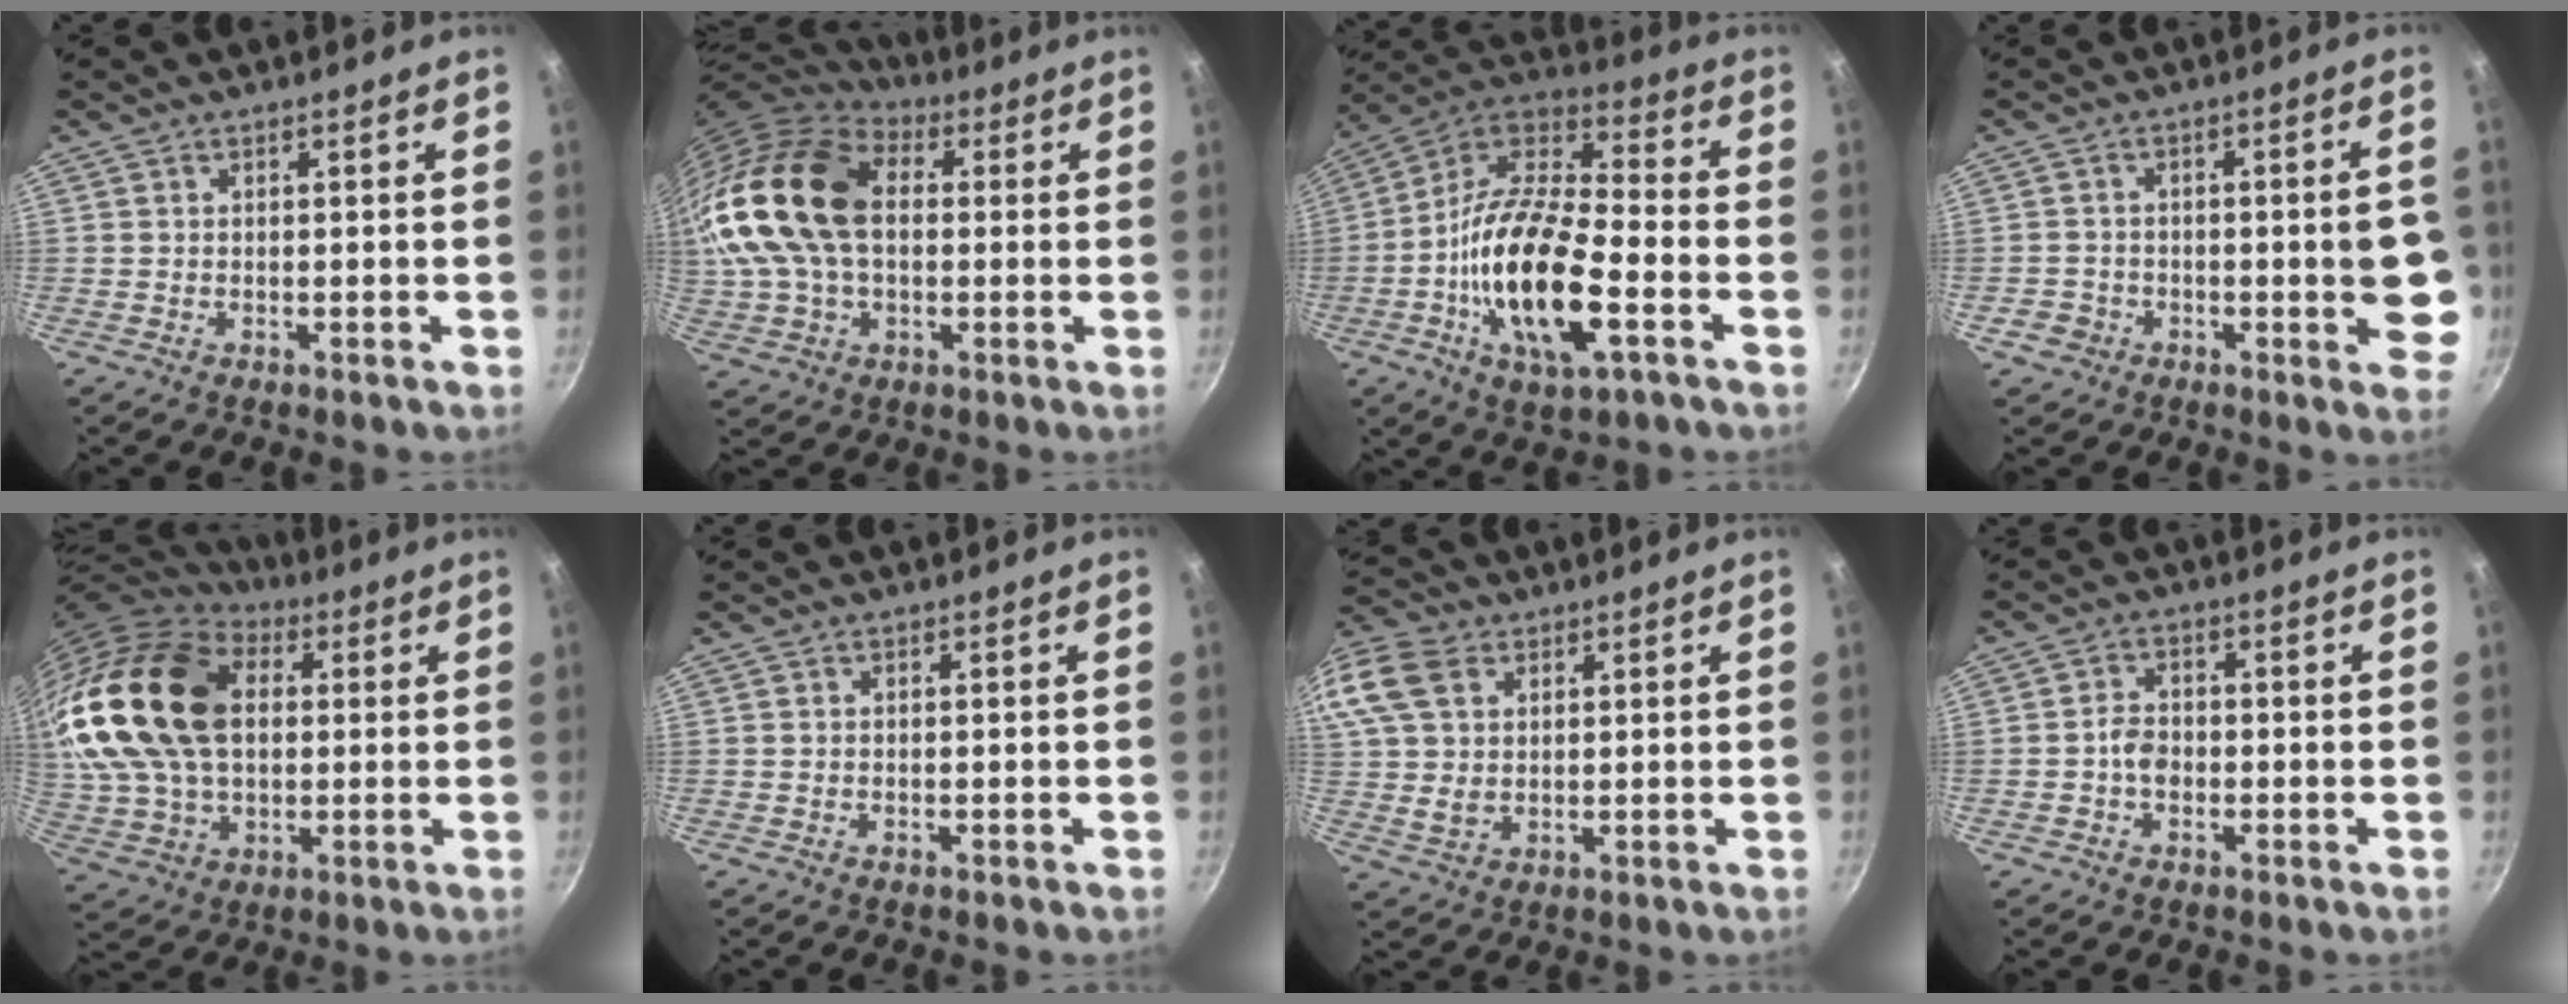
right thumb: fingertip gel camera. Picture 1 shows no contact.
{"total": 24.3, "force": [2.9, 16.1, 17.9], "torque": [-0.374, 0.031, 0.046]}
{"total": 21.8, "force": [-6.2, 8.6, 19.0], "torque": [-0.354, 0.028, -0.132]}
{"total": 8.9, "force": [-2.2, 4.9, 7.0], "torque": [-0.056, 0.019, -0.030]}
{"total": 25.1, "force": [5.6, 16.6, 18.0], "torque": [-0.337, 0.006, 0.106]}
{"total": 0.0}
{"total": 16.8, "force": [6.6, 12.1, 9.6], "torque": [-0.219, 0.015, 0.125]}
{"total": 3.4, "force": [-1.0, 2.6, 2.0], "torque": [-0.021, 0.015, -0.019]}